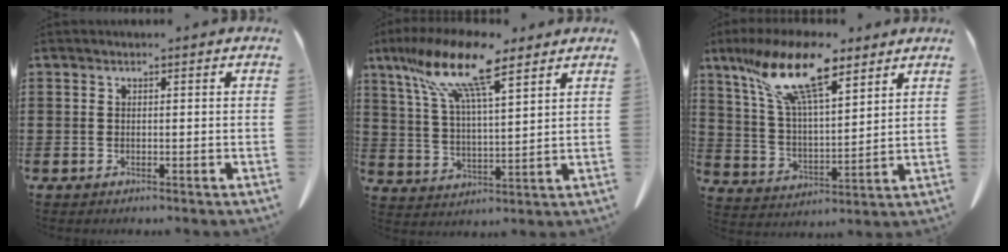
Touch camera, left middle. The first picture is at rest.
{"total": 13.3, "force": [9.3, 2.8, 9.1], "torque": [-0.206, -0.032, 0.159]}
{"total": 15.2, "force": [10.0, 4.5, 10.5], "torque": [-0.238, -0.024, 0.173]}